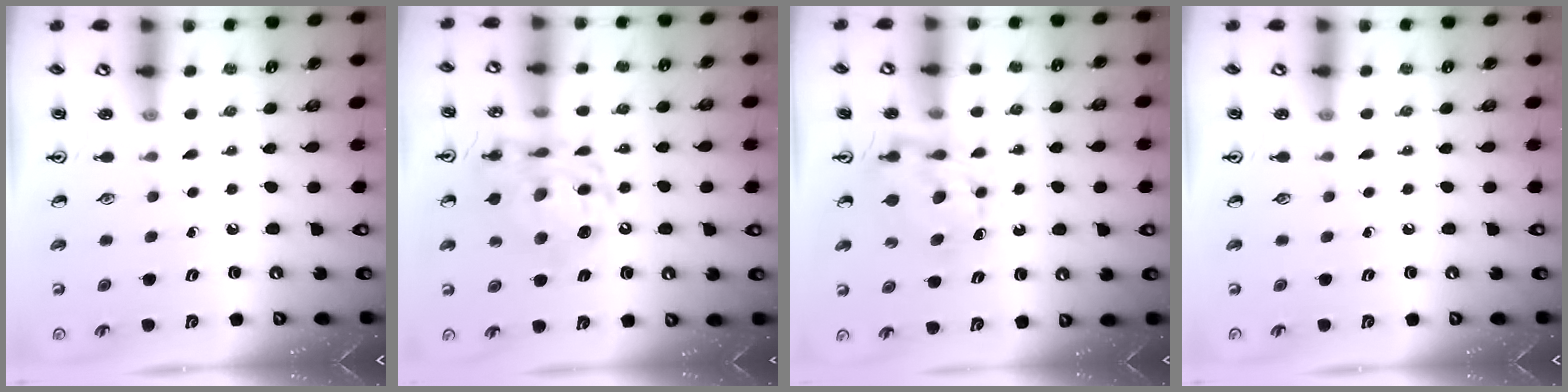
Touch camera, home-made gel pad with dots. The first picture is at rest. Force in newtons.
{"total": 13.5, "press": 13.5, "slide": 1.1}
{"total": 7.0, "press": 7.0, "slide": 0.6}
{"total": 0.0}